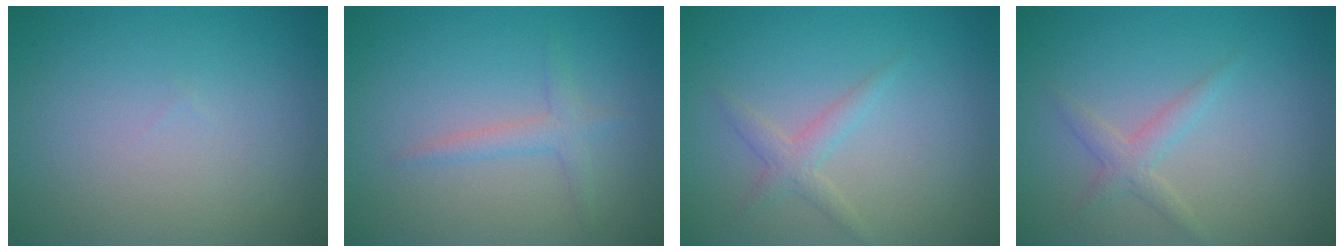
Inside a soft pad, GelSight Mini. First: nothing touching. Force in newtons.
{"total": 1.7, "press": 1.7, "slide": 0.0}
{"total": 1.7, "press": 1.7, "slide": 0.1}
{"total": 1.7, "press": 1.7, "slide": 0.1}